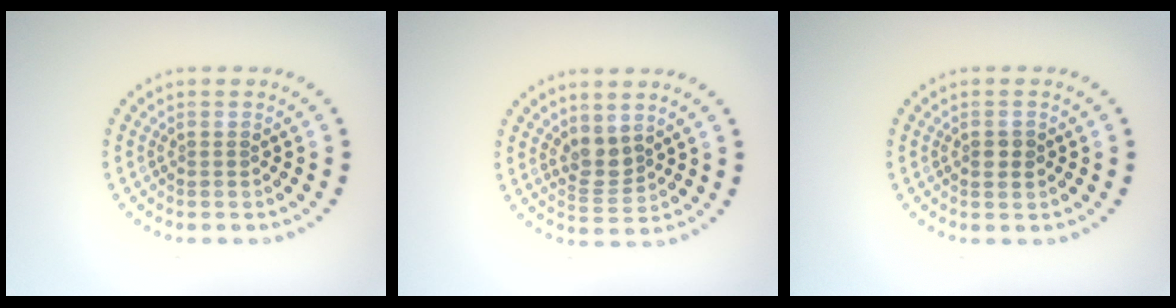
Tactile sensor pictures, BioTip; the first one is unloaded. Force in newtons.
{"total": 2.2, "press": 1.8, "slide": 1.2}
{"total": 1.4, "press": 1.4, "slide": 0.1}